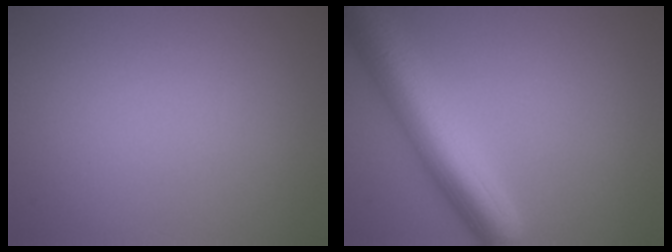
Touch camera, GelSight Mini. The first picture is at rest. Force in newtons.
{"total": 8.0, "press": 8.0, "slide": 0.4}